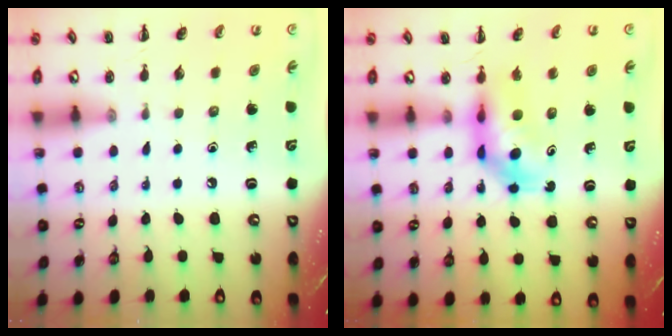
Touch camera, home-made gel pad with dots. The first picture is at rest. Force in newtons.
{"total": 5.7, "press": 5.6, "slide": 0.8}